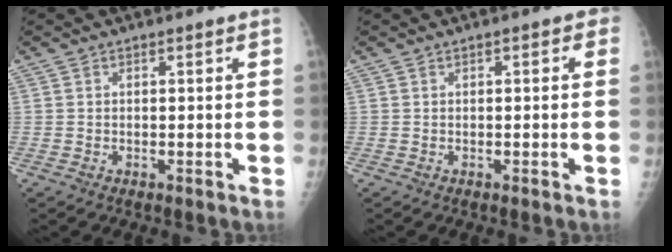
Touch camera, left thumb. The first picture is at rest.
{"total": 1.6, "force": [0.4, 0.9, 1.2], "torque": [-0.004, 0.004, -0.002]}